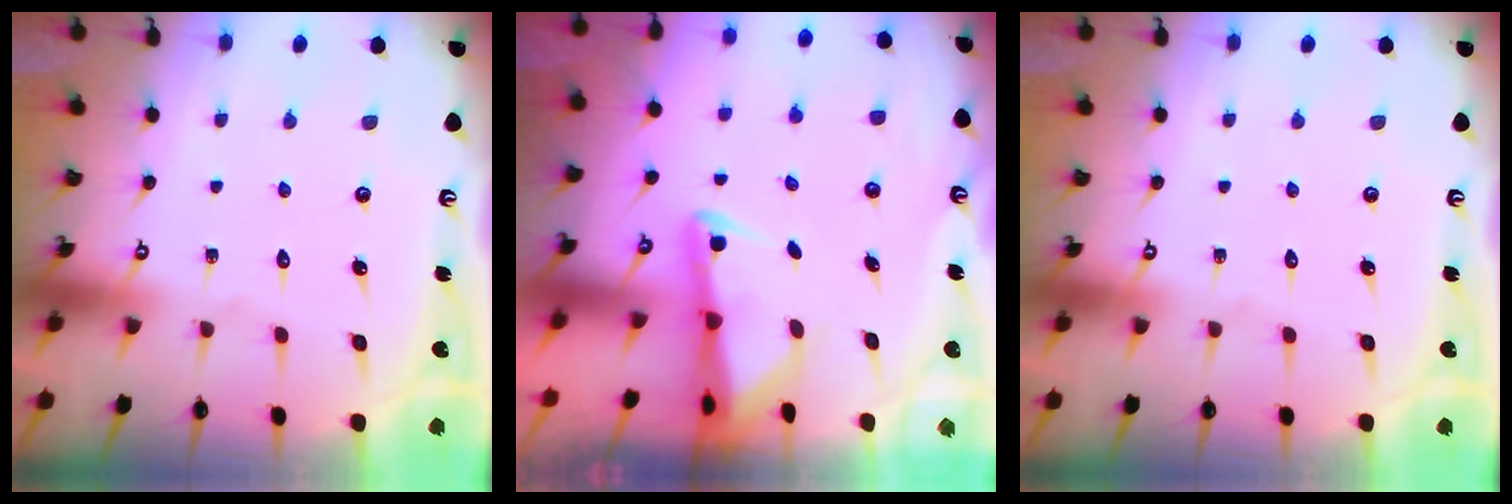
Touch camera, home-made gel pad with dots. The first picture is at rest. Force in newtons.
{"total": 2.3, "press": 2.3, "slide": 0.5}
{"total": 0.0}